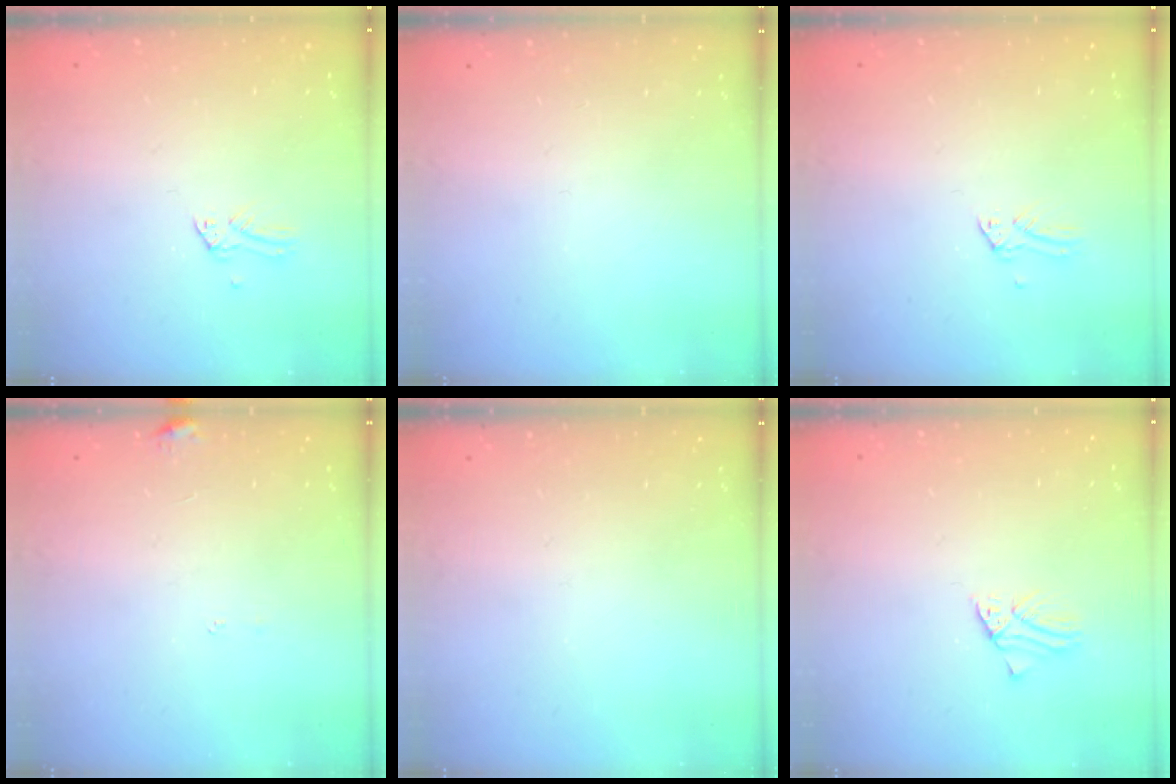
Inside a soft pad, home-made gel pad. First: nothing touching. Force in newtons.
{"total": 0.0}
{"total": 0.0}
{"total": 6.1, "press": 6.1, "slide": 0.5}
{"total": 0.0}
{"total": 1.1, "press": 1.1, "slide": 0.2}